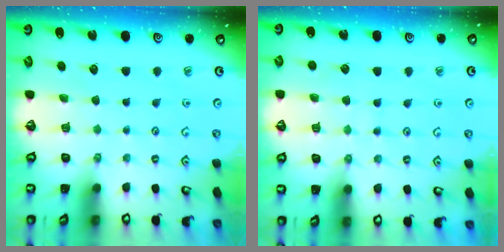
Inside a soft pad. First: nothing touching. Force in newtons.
{"total": 4.9, "press": 4.8, "slide": 0.4}